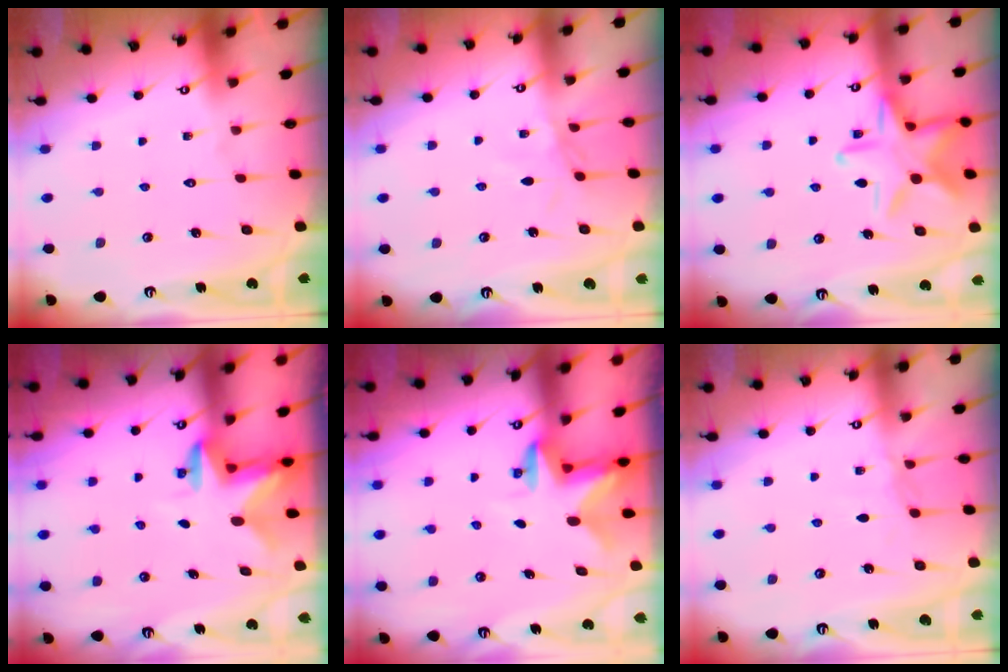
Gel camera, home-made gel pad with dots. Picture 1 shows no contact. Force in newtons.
{"total": 2.5, "press": 2.4, "slide": 0.5}
{"total": 15.5, "press": 15.5, "slide": 1.0}
{"total": 2.5, "press": 2.5, "slide": 0.5}
{"total": 2.7, "press": 2.6, "slide": 0.5}
{"total": 4.2, "press": 4.1, "slide": 0.4}